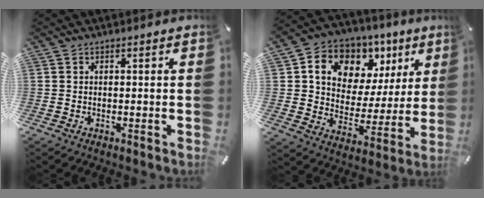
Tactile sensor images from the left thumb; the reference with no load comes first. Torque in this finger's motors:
{"motor_torque": [2.41, 2.42, 1.45, -1.13, 0.23]}